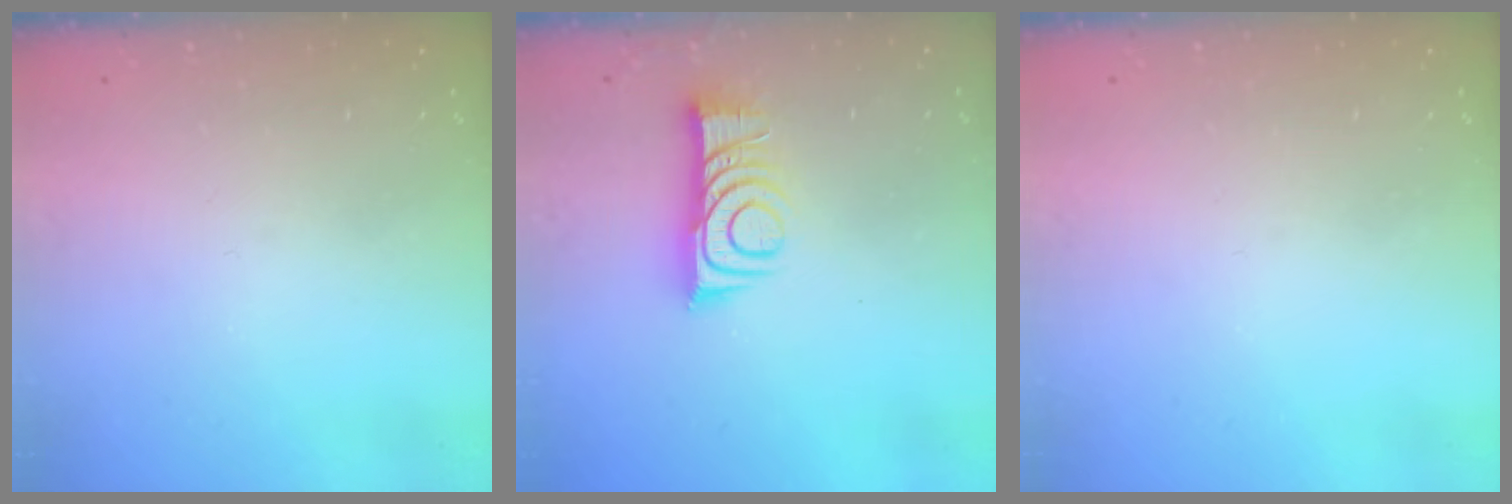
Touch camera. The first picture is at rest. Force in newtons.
{"total": 10.2, "press": 10.2, "slide": 0.4}
{"total": 0.0}